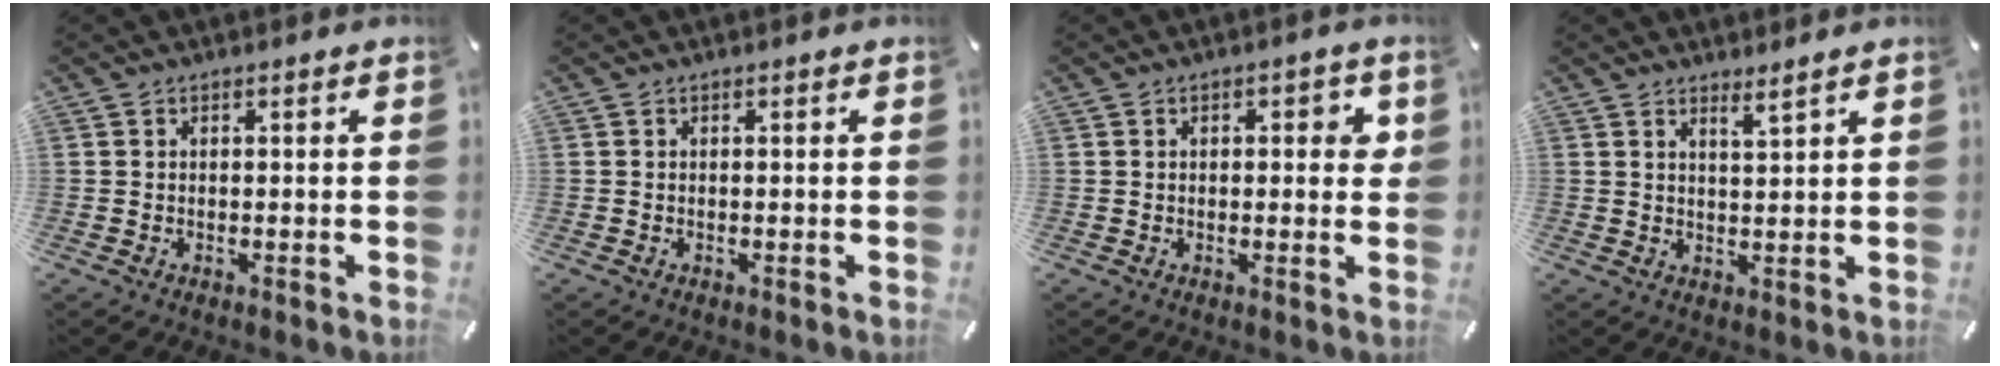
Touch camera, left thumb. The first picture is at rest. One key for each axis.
{"total": 0.0}
{"total": 3.6, "fx": 0.7, "fy": 1.7, "fz": 3.1, "tx": -0.039, "ty": -0.001, "tz": 0.005}
{"total": 2.7, "fx": 2.4, "fy": -0.5, "fz": 1.0, "tx": -0.025, "ty": -0.013, "tz": 0.044}